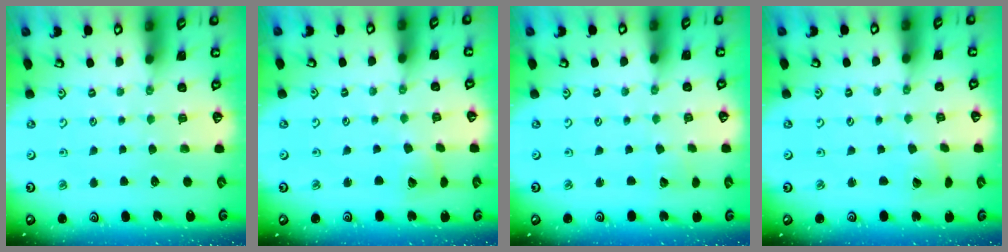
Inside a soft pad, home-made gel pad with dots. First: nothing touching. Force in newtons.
{"total": 4.7, "press": 4.6, "slide": 0.6}
{"total": 2.0, "press": 2.0, "slide": 0.2}
{"total": 3.0, "press": 3.0, "slide": 0.4}